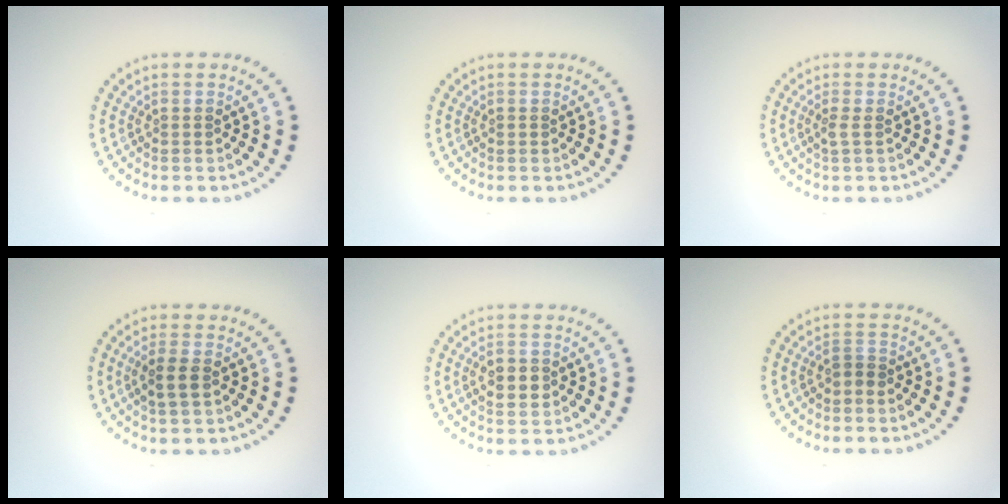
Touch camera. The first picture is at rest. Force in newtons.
{"total": 0.5, "press": 0.5, "slide": 0.2}
{"total": 0.8, "press": 0.6, "slide": 0.5}
{"total": 2.0, "press": 1.9, "slide": 0.6}
{"total": 2.6, "press": 2.6, "slide": 0.1}
{"total": 1.1, "press": 1.0, "slide": 0.5}